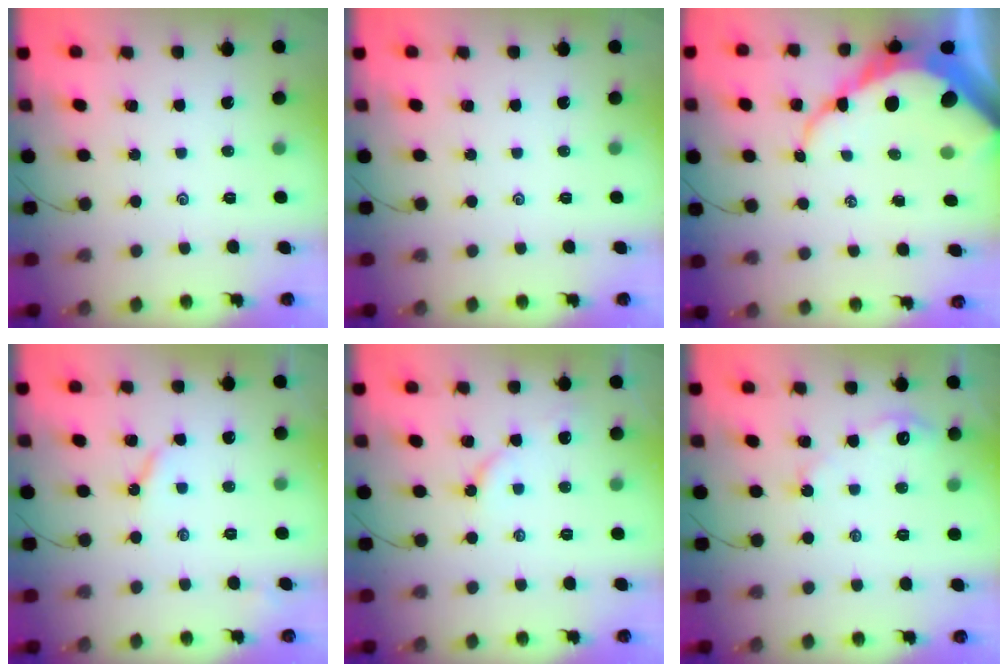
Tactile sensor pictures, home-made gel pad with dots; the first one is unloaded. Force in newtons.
{"total": 0.0}
{"total": 15.1, "press": 15.0, "slide": 1.4}
{"total": 3.5, "press": 3.5, "slide": 0.4}
{"total": 4.6, "press": 4.5, "slide": 0.6}
{"total": 3.6, "press": 3.6, "slide": 0.4}